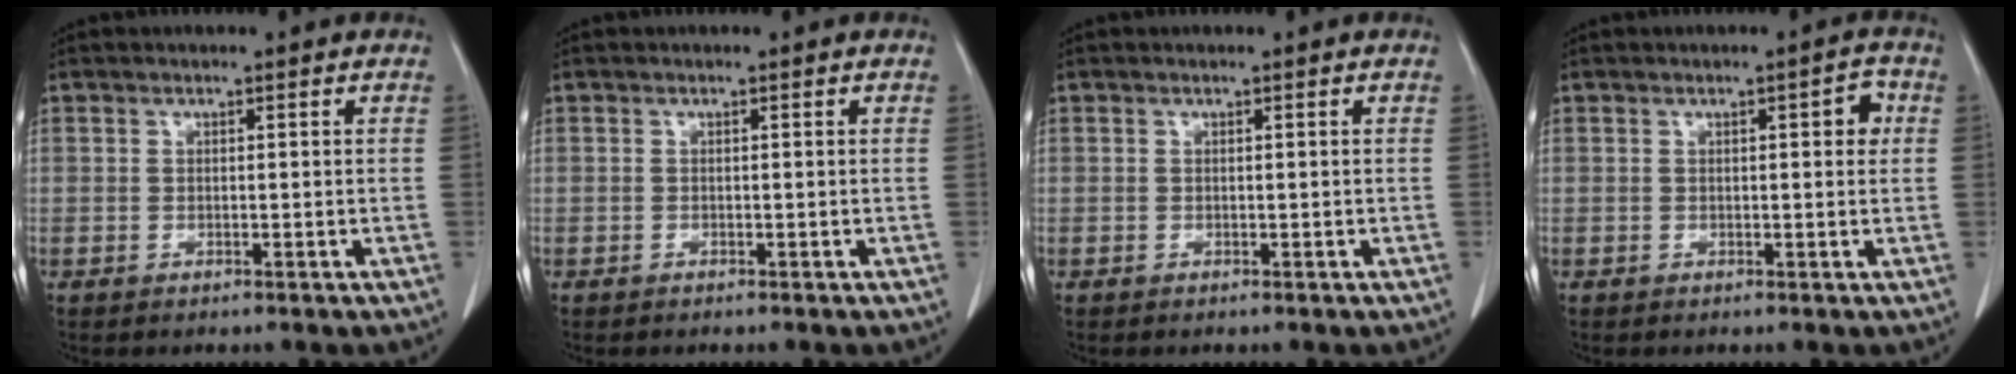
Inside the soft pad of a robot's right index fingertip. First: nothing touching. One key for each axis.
{"total": 0.0}
{"total": 0.0}
{"total": 2.6, "fx": 0.6, "fy": 0.9, "fz": 2.4, "tx": -0.025, "ty": 0.005, "tz": 0.005}